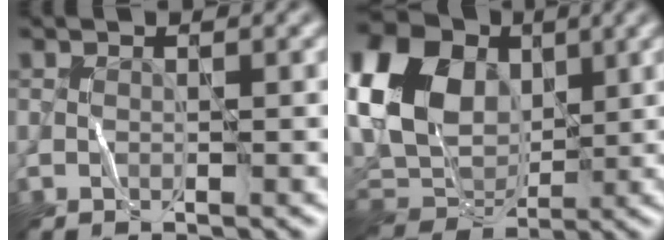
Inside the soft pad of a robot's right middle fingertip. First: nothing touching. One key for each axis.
{"total": 10.5, "fx": 2.3, "fy": 8.3, "fz": 6.1, "tx": -0.139, "ty": 0.016, "tz": 0.030}